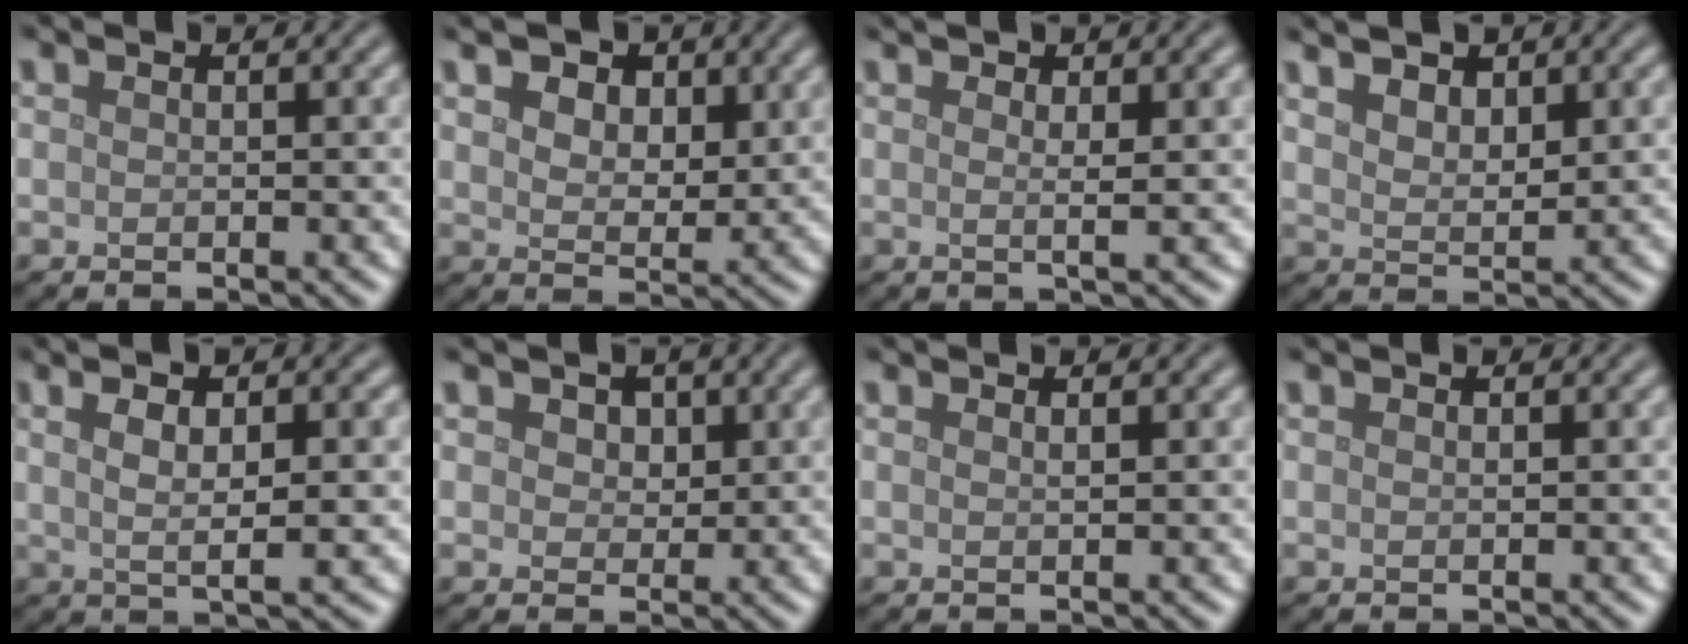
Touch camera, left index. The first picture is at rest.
{"total": 6.6, "force": [3.7, 3.8, 4.0], "torque": [-0.064, 0.013, 0.036]}
{"total": 2.9, "force": [1.1, 0.7, 2.6], "torque": [-0.030, 0.003, 0.009]}
{"total": 5.1, "force": [3.2, 2.4, 3.2], "torque": [-0.046, 0.023, 0.040]}
{"total": 5.8, "force": [1.2, 1.7, 5.4], "torque": [-0.073, 0.006, 0.016]}
{"total": 2.4, "force": [1.2, 1.8, 1.1], "torque": [-0.022, 0.003, 0.011]}
{"total": 0.6, "force": [0.4, 0.2, 0.4], "torque": [0.002, -0.001, 0.005]}
{"total": 0.0}